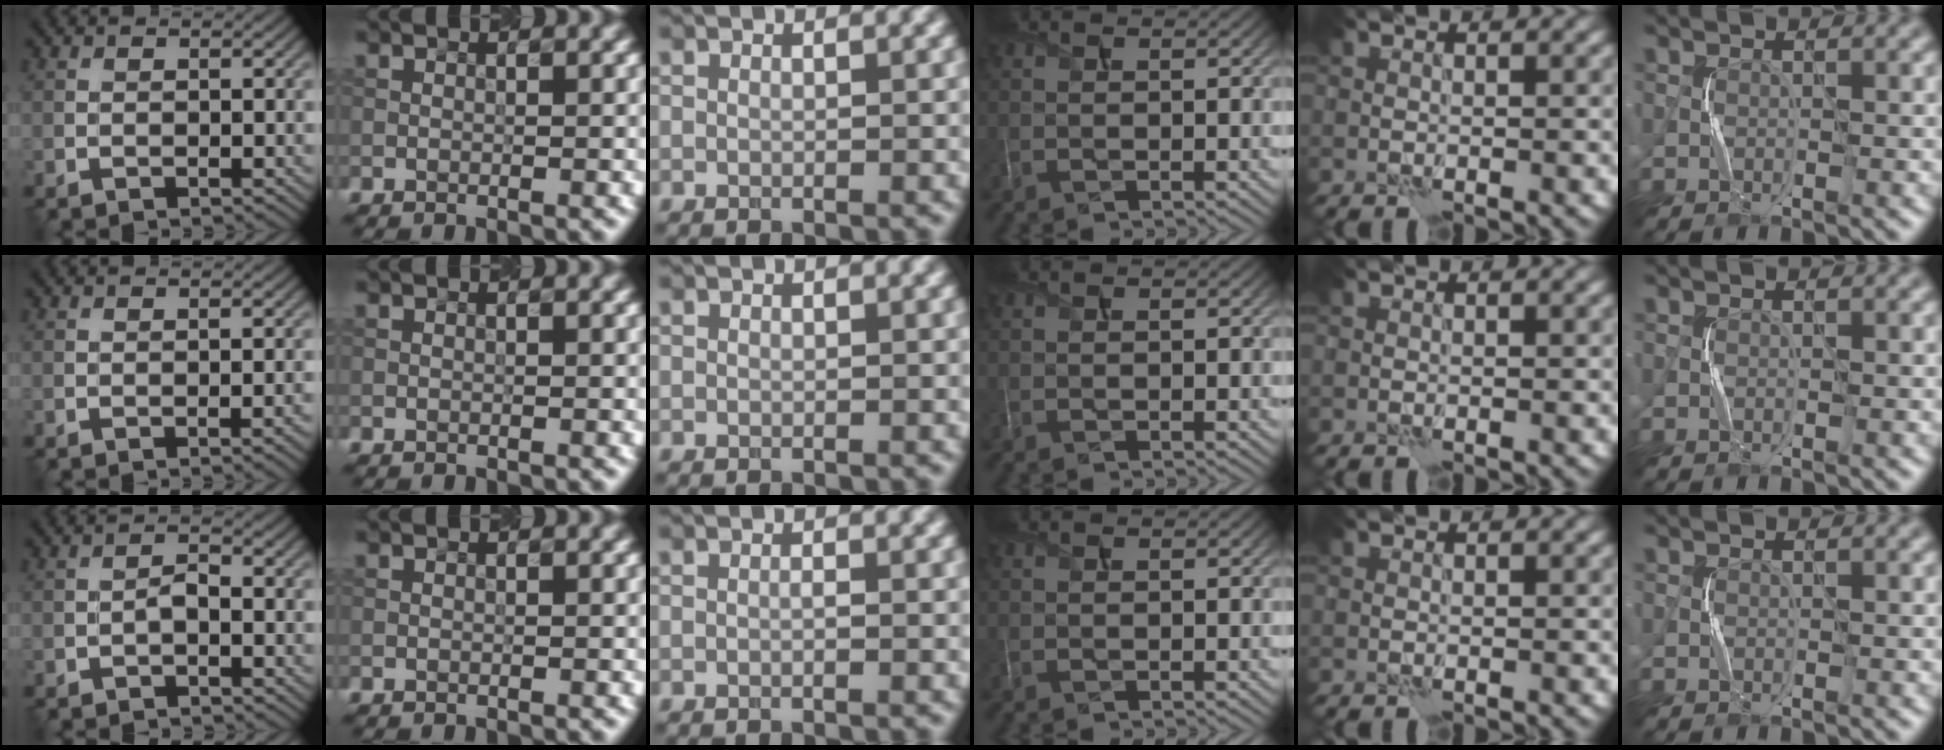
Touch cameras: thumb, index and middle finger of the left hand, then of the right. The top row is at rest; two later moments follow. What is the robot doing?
{"motion": "squeeze", "object": "paper clamp"}